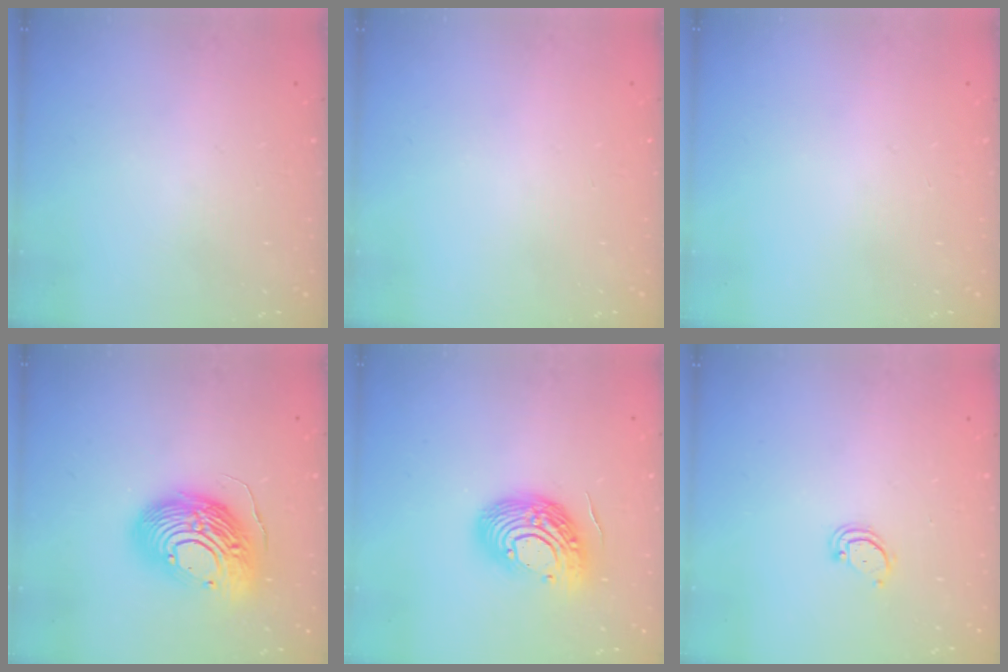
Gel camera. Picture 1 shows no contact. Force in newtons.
{"total": 0.0}
{"total": 0.0}
{"total": 18.8, "press": 18.6, "slide": 2.8}
{"total": 15.0, "press": 14.9, "slide": 1.5}
{"total": 2.9, "press": 2.9, "slide": 0.2}